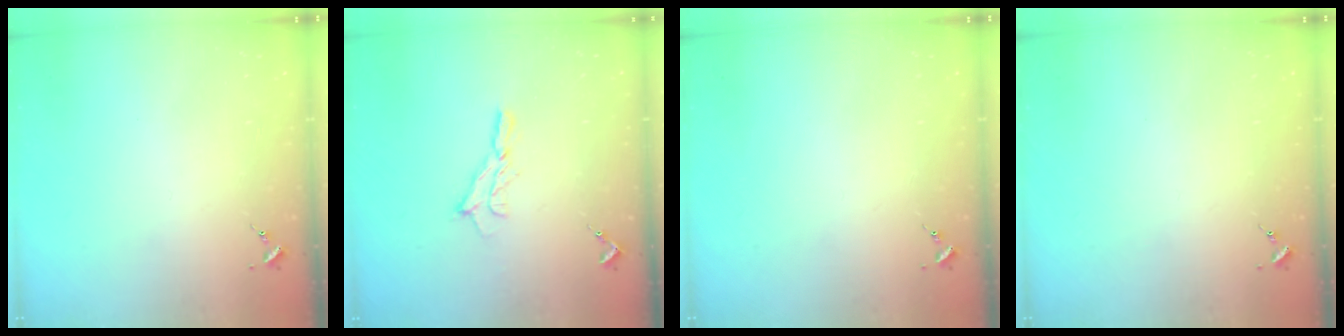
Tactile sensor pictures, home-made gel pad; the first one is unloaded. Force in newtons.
{"total": 7.9, "press": 7.9, "slide": 0.4}
{"total": 0.0}
{"total": 0.0}